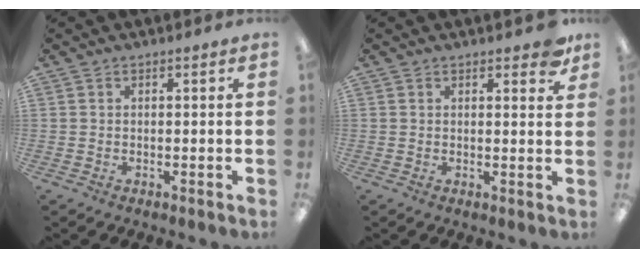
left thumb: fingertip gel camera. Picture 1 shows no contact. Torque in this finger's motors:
{"motor_torque": [0.81, 0.26, 1.17, -0.22, 0.08]}